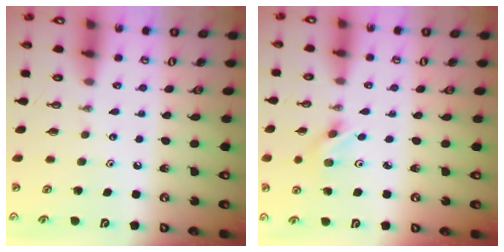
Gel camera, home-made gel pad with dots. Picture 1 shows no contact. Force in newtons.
{"total": 2.9, "press": 2.8, "slide": 0.7}